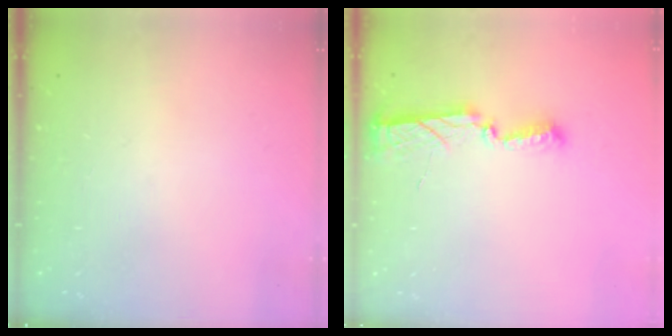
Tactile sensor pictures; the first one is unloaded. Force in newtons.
{"total": 8.1, "press": 8.0, "slide": 0.5}